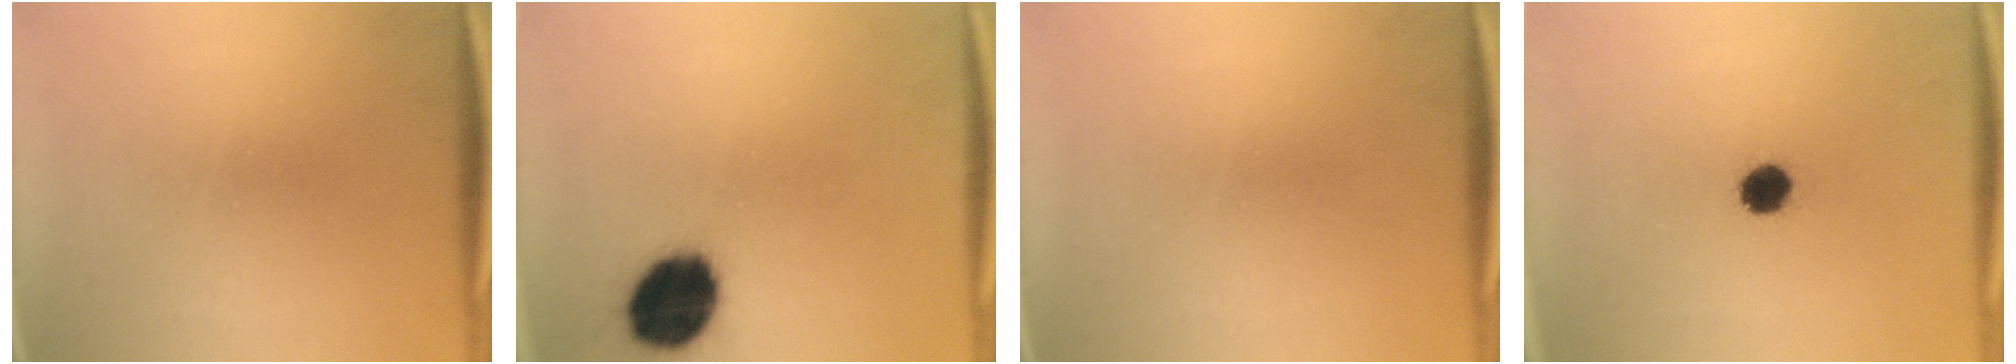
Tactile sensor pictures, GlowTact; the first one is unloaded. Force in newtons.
{"total": 16.0}
{"total": 0.0}
{"total": 5.8}